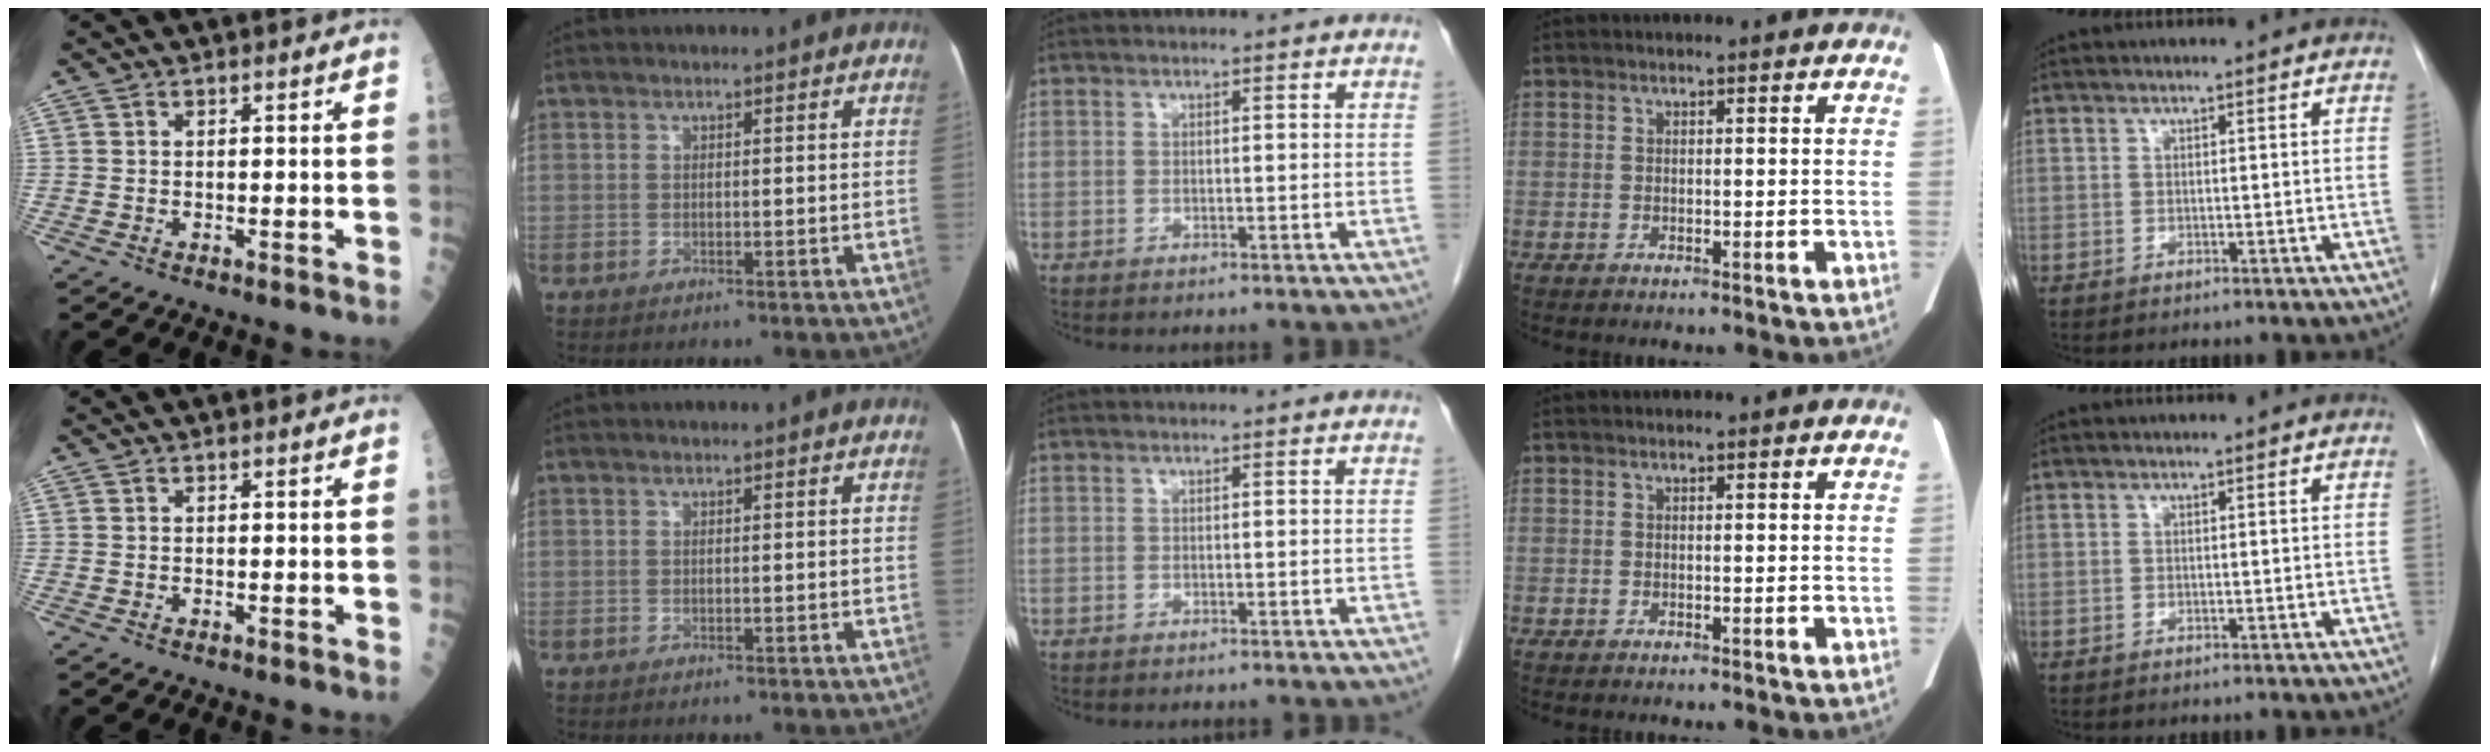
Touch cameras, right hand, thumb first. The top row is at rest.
{}